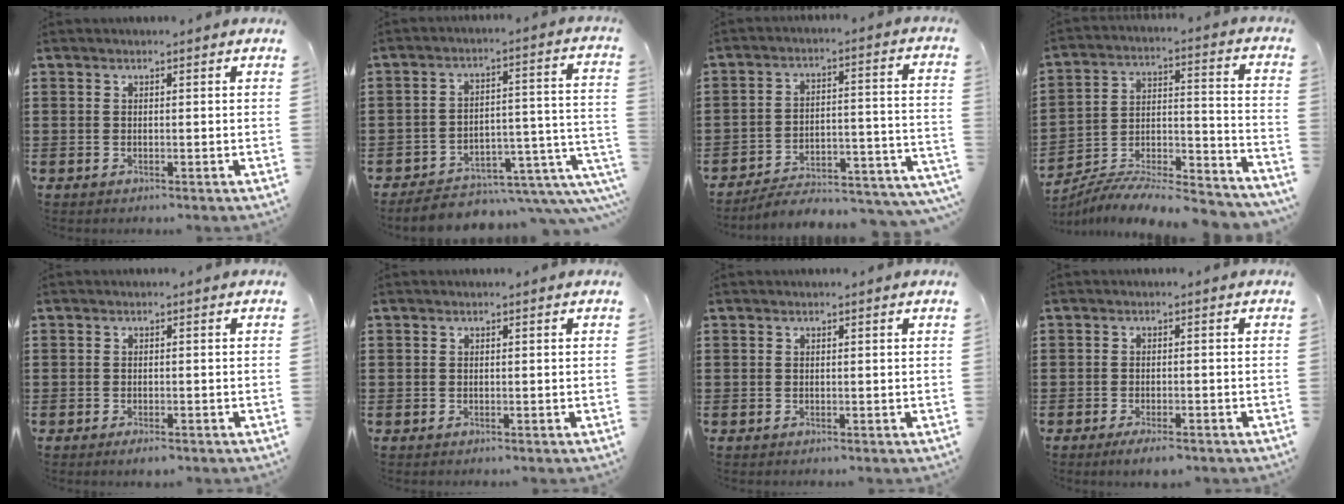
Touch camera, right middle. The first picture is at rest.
{"total": 6.0, "force": [-4.9, 1.9, 2.8], "torque": [-0.045, 0.002, -0.090]}
{"total": 4.6, "force": [-4.4, 0.6, 1.3], "torque": [-0.023, -0.006, -0.091]}
{"total": 7.6, "force": [-7.4, 0.3, 1.6], "torque": [-0.009, 0.008, -0.145]}
{"total": 1.1, "force": [-0.9, 0.2, 0.6], "torque": [-0.014, -0.006, -0.015]}
{"total": 0.0}
{"total": 0.0}
{"total": 2.1, "force": [-1.7, 0.3, 1.3], "torque": [-0.023, 0.000, -0.030]}